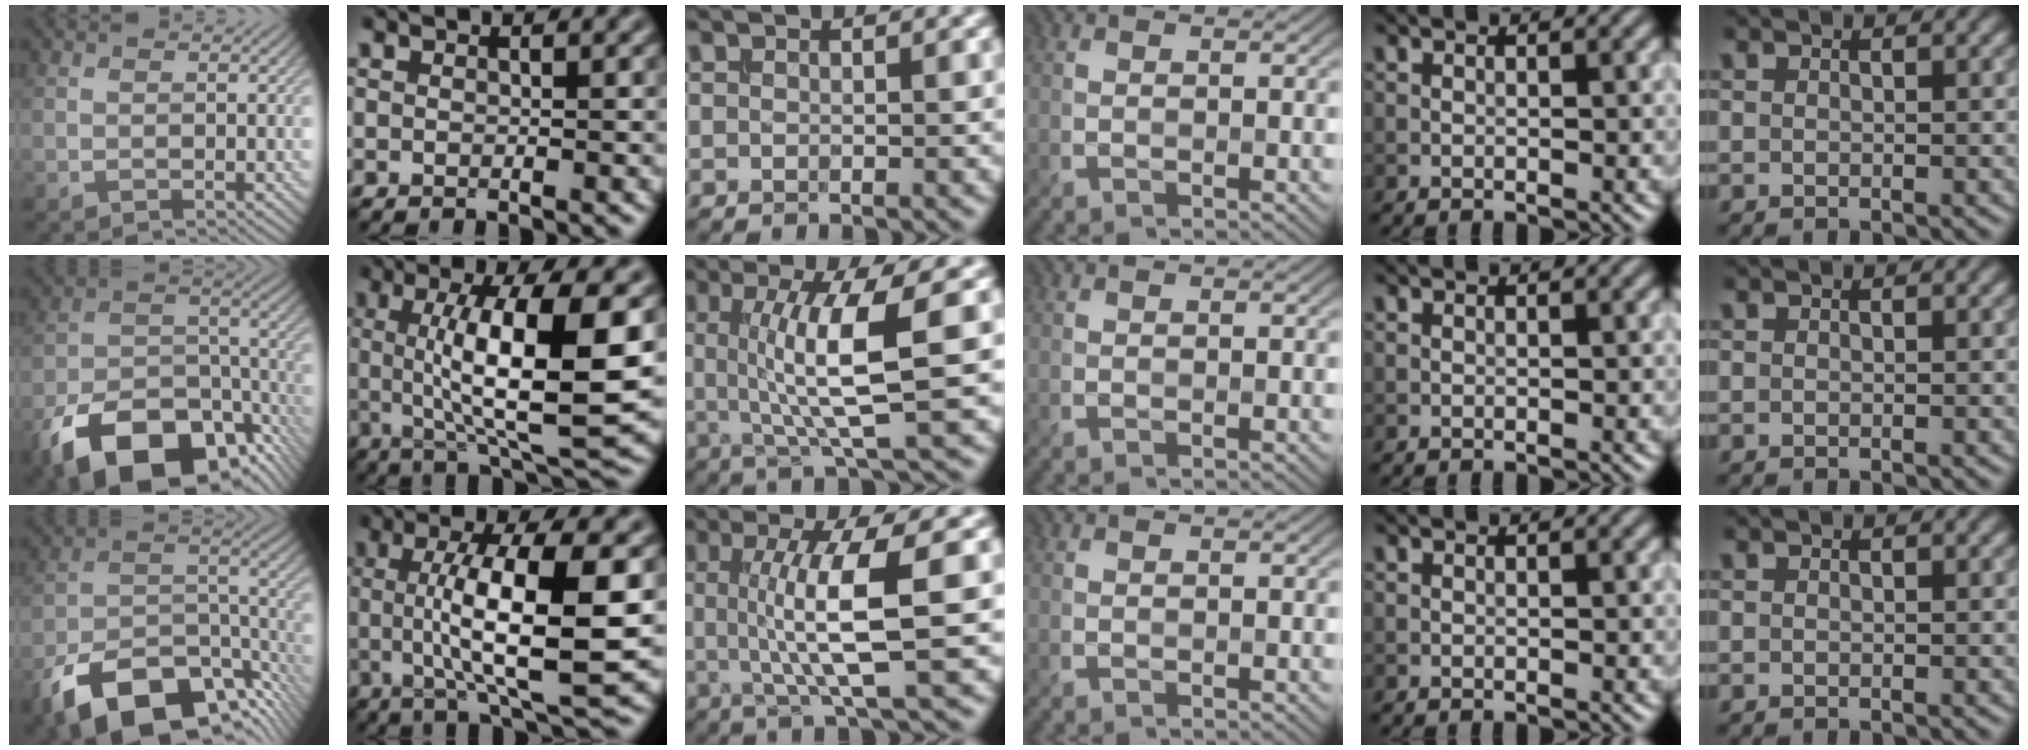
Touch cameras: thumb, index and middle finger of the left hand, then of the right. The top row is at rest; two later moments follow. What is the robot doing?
{"motion": "insert", "object": "drawer"}